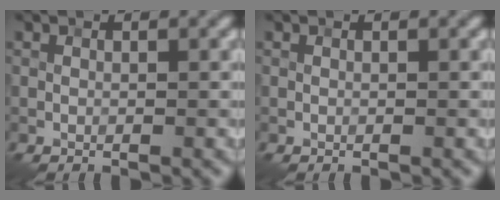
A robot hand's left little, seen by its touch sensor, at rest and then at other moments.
{"total": 0.0}